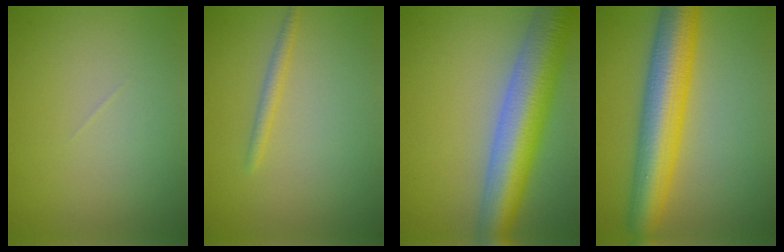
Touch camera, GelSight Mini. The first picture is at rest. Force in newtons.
{"total": 1.3, "press": 1.3, "slide": 0.0}
{"total": 9.8, "press": 9.8, "slide": 0.1}
{"total": 8.7, "press": 8.7, "slide": 0.2}